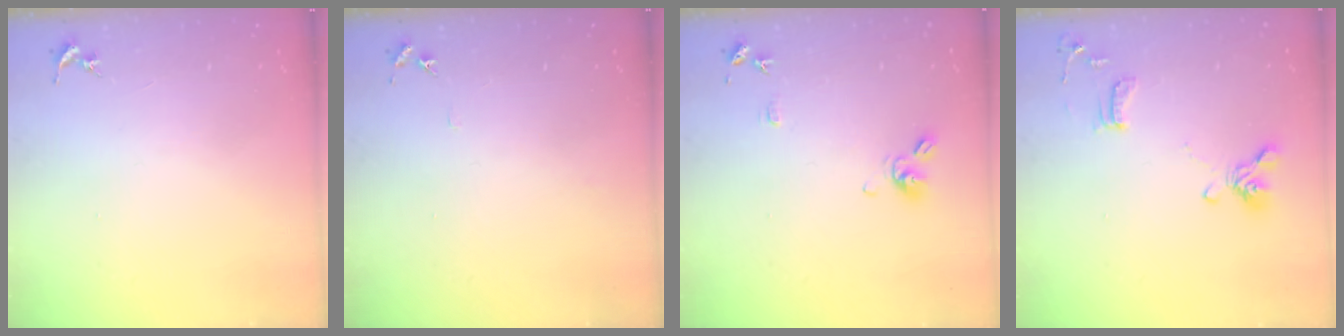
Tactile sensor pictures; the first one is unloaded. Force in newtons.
{"total": 4.0, "press": 4.0, "slide": 0.5}
{"total": 9.4, "press": 9.4, "slide": 0.9}
{"total": 12.3, "press": 12.2, "slide": 1.8}